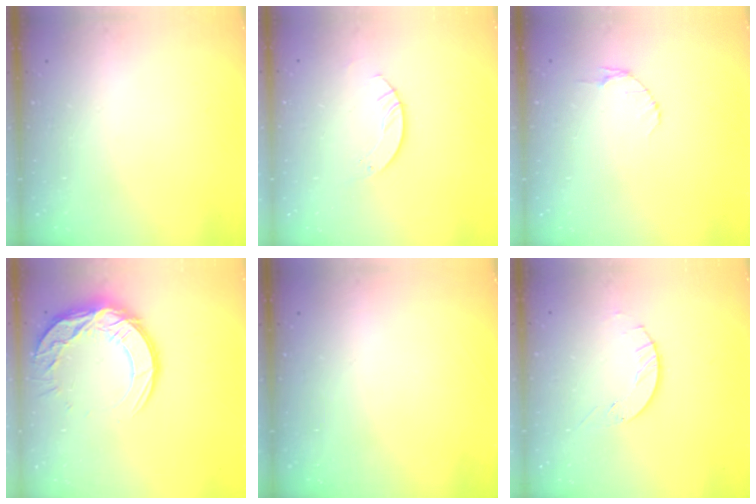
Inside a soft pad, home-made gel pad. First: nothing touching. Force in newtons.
{"total": 3.5, "press": 3.5, "slide": 0.1}
{"total": 4.0, "press": 4.0, "slide": 0.6}
{"total": 14.6, "press": 14.6, "slide": 1.1}
{"total": 0.0}
{"total": 3.9, "press": 3.9, "slide": 0.4}